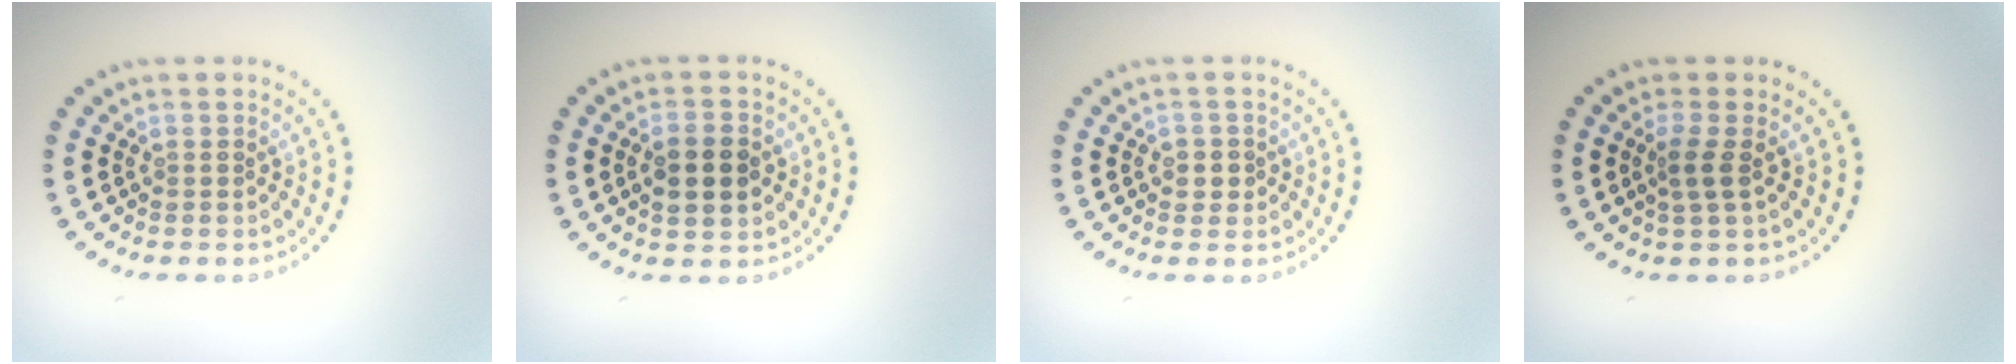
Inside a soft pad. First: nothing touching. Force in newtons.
{"total": 3.6, "press": 3.6, "slide": 0.1}
{"total": 1.3, "press": 1.3, "slide": 0.4}
{"total": 1.6, "press": 1.2, "slide": 1.0}